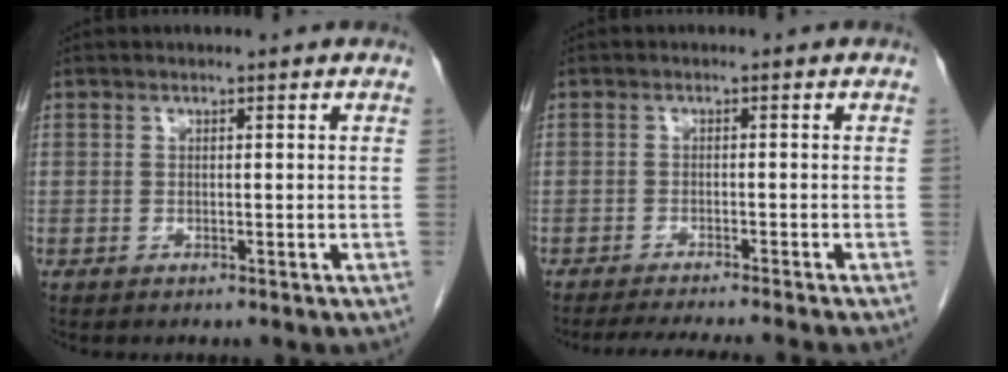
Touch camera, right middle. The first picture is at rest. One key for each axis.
{"total": 8.6, "fx": -7.7, "fy": -0.8, "fz": 3.8, "tx": -0.037, "ty": -0.016, "tz": -0.112}